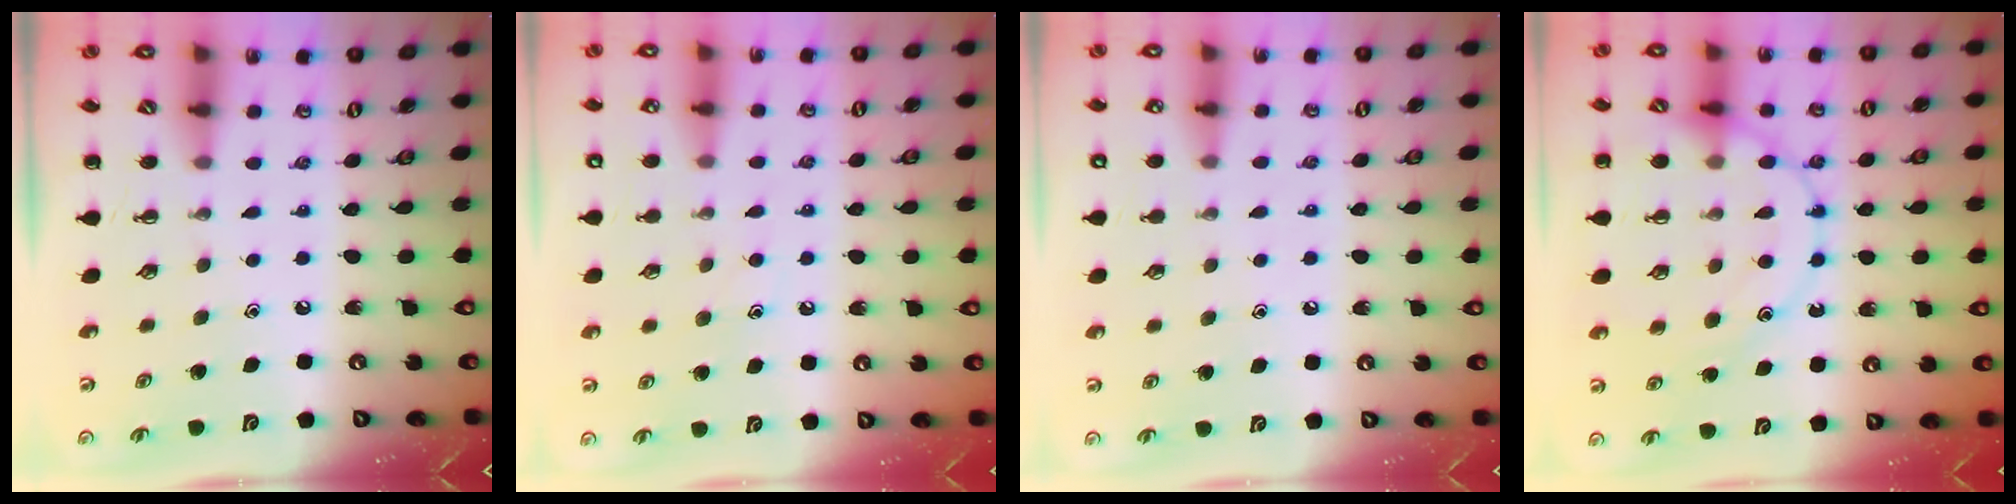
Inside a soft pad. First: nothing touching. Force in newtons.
{"total": 6.9, "press": 6.8, "slide": 1.2}
{"total": 5.8, "press": 5.6, "slide": 1.7}
{"total": 15.9, "press": 15.9, "slide": 1.6}